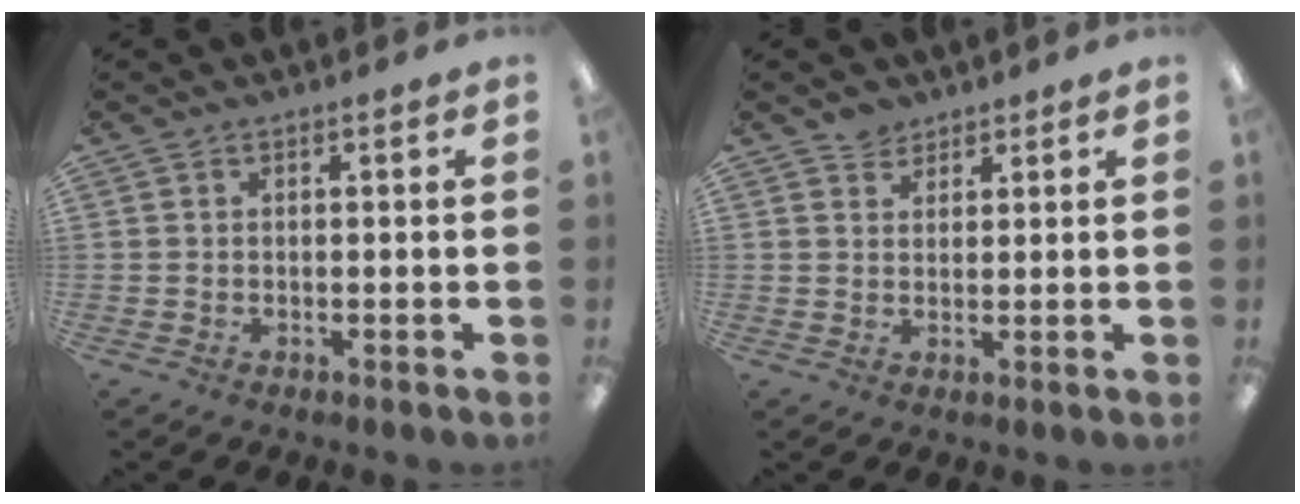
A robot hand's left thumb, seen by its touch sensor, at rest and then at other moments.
{"total": 3.1, "force": [2.5, 1.9, 0.2], "torque": [0.000, -0.005, 0.048]}